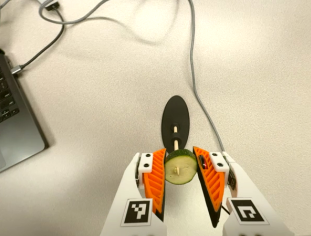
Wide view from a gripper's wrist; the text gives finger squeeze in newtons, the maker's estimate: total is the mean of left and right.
{"total": 14.5, "left": 15.6, "right": 13.4}